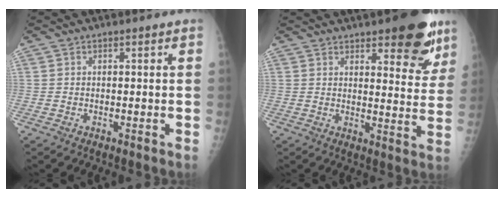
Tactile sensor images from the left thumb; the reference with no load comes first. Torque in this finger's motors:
{"motor_torque": [1.27, 1.19, 1.08, -0.52, 0.05]}